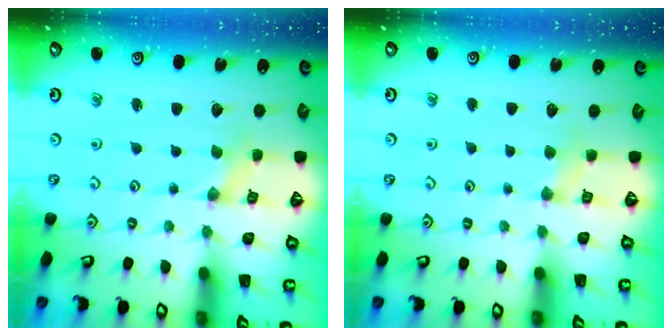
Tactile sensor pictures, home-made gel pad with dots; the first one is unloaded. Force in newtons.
{"total": 3.9, "press": 3.8, "slide": 0.5}